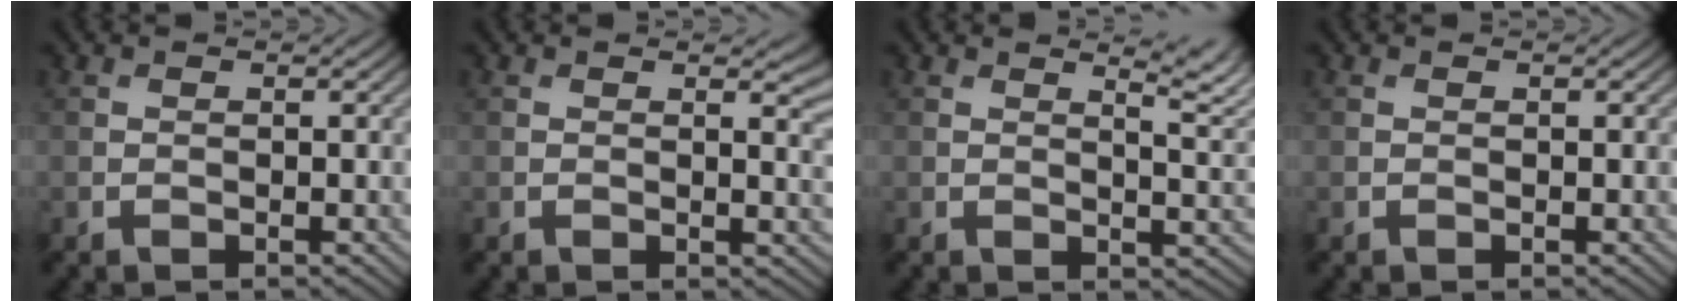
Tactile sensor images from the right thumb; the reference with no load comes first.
{"total": 2.7, "force": [1.0, 0.8, 2.4], "torque": [-0.032, -0.002, 0.016]}
{"total": 4.8, "force": [2.9, 1.2, 3.6], "torque": [-0.052, 0.004, 0.050]}
{"total": 0.0}